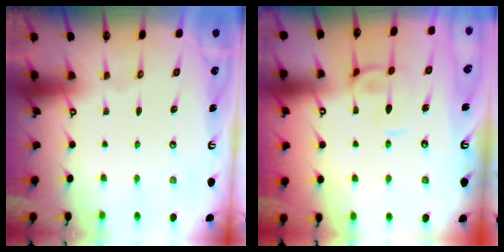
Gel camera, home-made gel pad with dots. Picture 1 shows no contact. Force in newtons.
{"total": 1.1, "press": 0.9, "slide": 0.7}